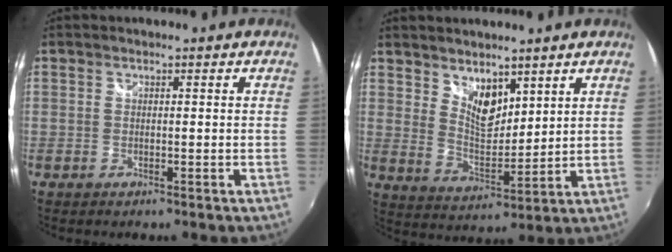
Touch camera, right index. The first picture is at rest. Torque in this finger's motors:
{"motor_torque": [0.16, 0.22, 0.17, 0.02]}